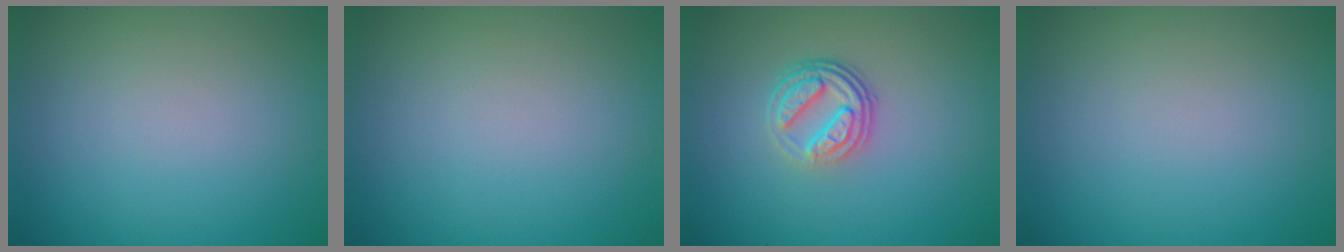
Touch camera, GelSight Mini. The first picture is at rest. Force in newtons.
{"total": 0.0}
{"total": 3.8, "press": 2.7, "slide": 2.7}
{"total": 0.0}